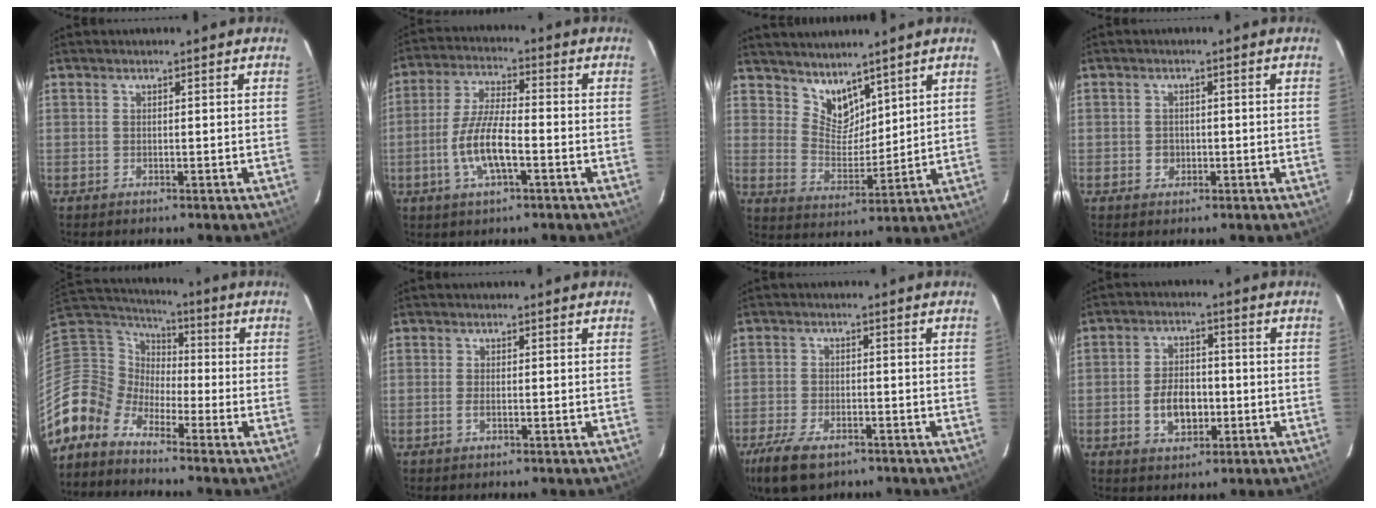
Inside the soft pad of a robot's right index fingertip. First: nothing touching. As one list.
[{"total": 9.7, "force": [-3.3, 2.9, 8.7], "torque": [-0.177, -0.002, -0.063]}, {"total": 7.2, "force": [5.9, 3.5, 2.3], "torque": [-0.030, -0.002, 0.119]}, {"total": 2.0, "force": [-0.4, 1.9, 0.5], "torque": [-0.008, 0.003, -0.003]}, {"total": 8.5, "force": [-6.6, 5.0, 2.0], "torque": [-0.042, 0.028, -0.162]}, {"total": 1.1, "force": [-0.3, 0.4, 0.9], "torque": [-0.021, -0.001, -0.006]}, {"total": 10.2, "force": [-6.9, 4.6, 5.9], "torque": [-0.150, -0.025, -0.124]}, {"total": 7.7, "force": [-2.0, 5.0, 5.5], "torque": [-0.105, 0.010, -0.024]}]